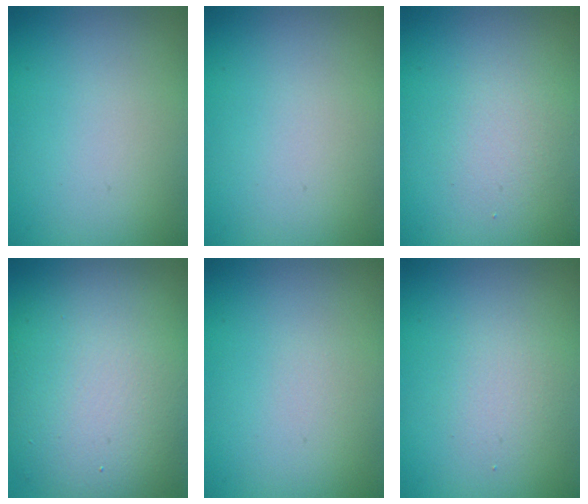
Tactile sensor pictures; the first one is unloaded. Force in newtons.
{"total": 0.0}
{"total": 1.9, "press": 1.9, "slide": 0.0}
{"total": 12.2, "press": 12.2, "slide": 0.8}
{"total": 0.0}
{"total": 1.9, "press": 1.9, "slide": 0.2}